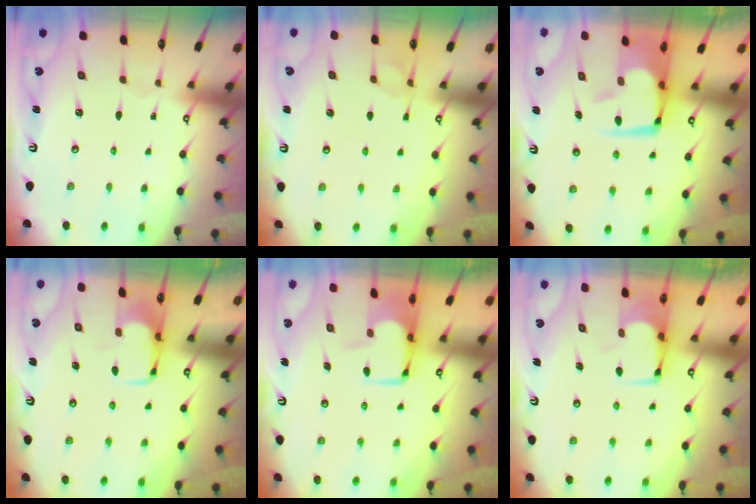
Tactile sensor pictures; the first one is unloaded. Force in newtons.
{"total": 2.6, "press": 2.3, "slide": 1.2}
{"total": 5.3, "press": 5.2, "slide": 1.0}
{"total": 2.1, "press": 2.1, "slide": 0.4}
{"total": 2.2, "press": 2.1, "slide": 0.5}
{"total": 1.8, "press": 1.7, "slide": 0.3}